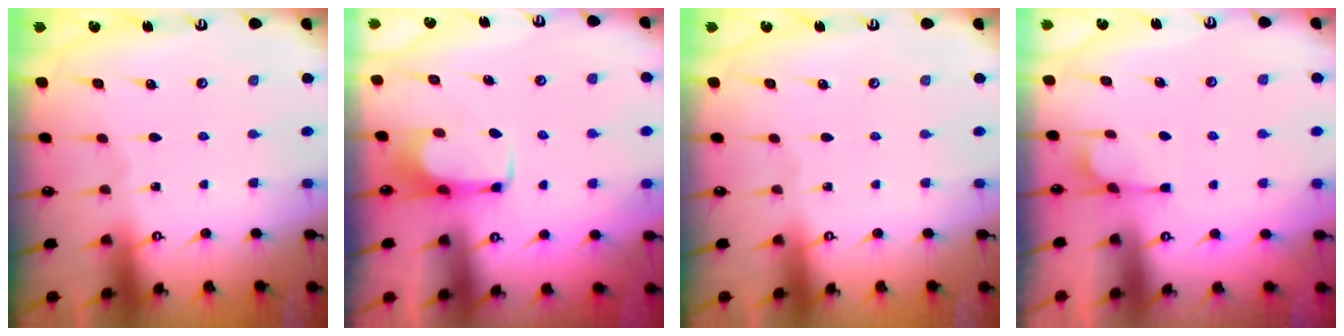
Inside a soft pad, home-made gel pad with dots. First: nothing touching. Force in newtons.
{"total": 1.9, "press": 1.9, "slide": 0.2}
{"total": 0.0}
{"total": 5.0, "press": 4.8, "slide": 1.3}